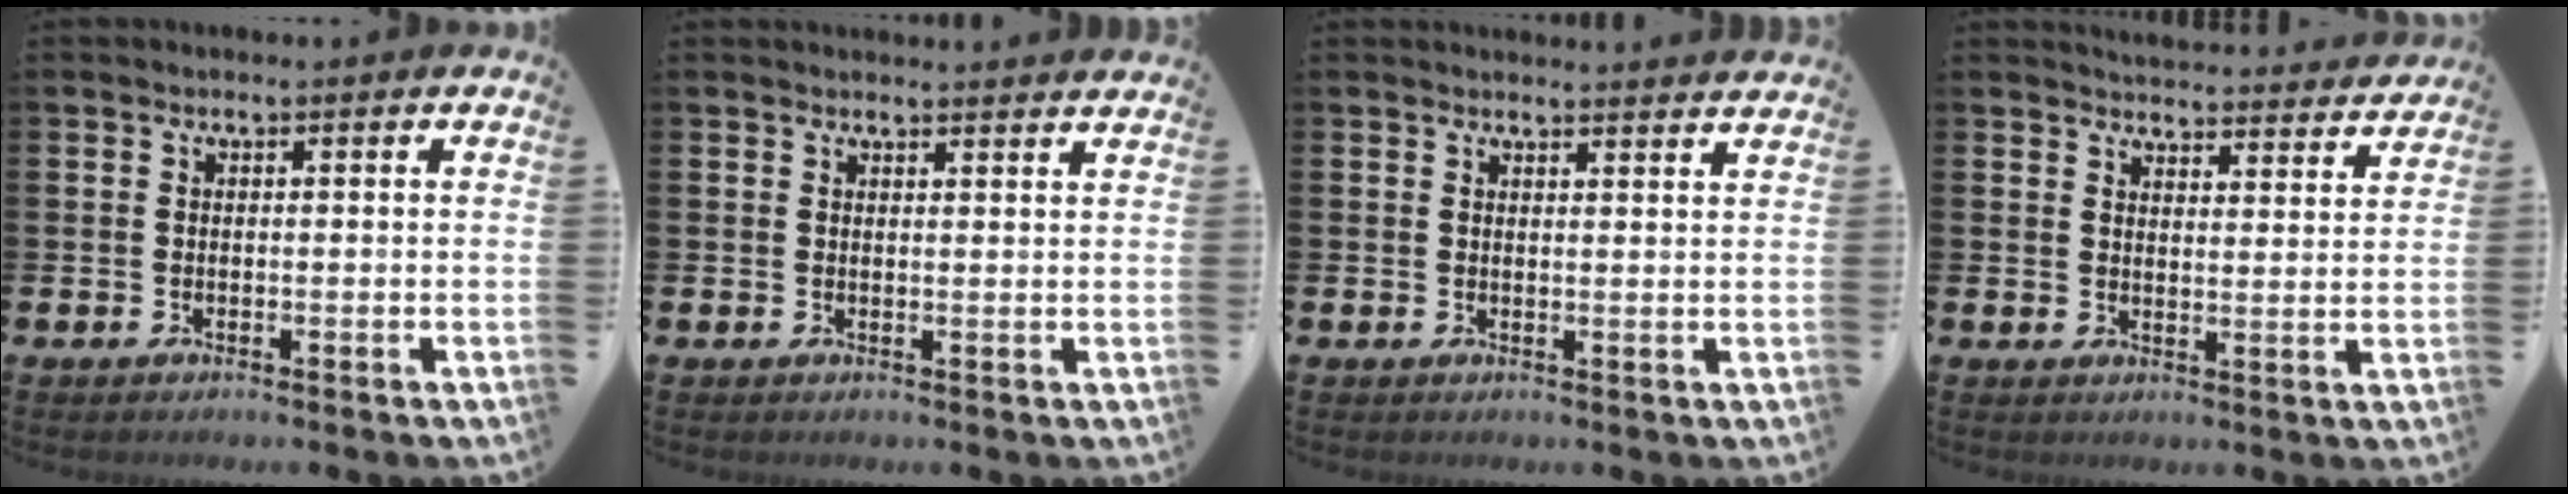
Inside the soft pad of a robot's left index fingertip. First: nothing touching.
{"total": 1.8, "force": [1.8, -0.2, -0.2], "torque": [0.009, -0.014, 0.032]}
{"total": 2.3, "force": [2.3, -0.3, -0.3], "torque": [0.011, -0.019, 0.040]}
{"total": 4.6, "force": [4.6, 0.3, 0.1], "torque": [-0.013, -0.035, 0.083]}